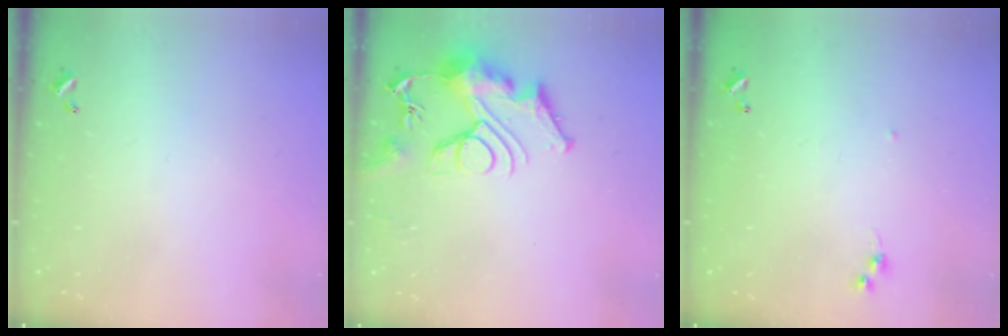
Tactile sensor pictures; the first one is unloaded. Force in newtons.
{"total": 11.9, "press": 11.8, "slide": 1.6}
{"total": 6.0, "press": 6.0, "slide": 0.7}